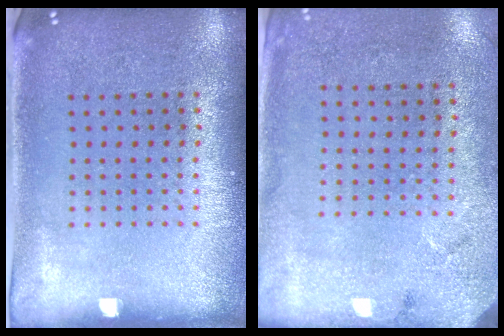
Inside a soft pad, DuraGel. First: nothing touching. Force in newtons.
{"total": 2.7, "press": 2.2, "slide": 1.6}